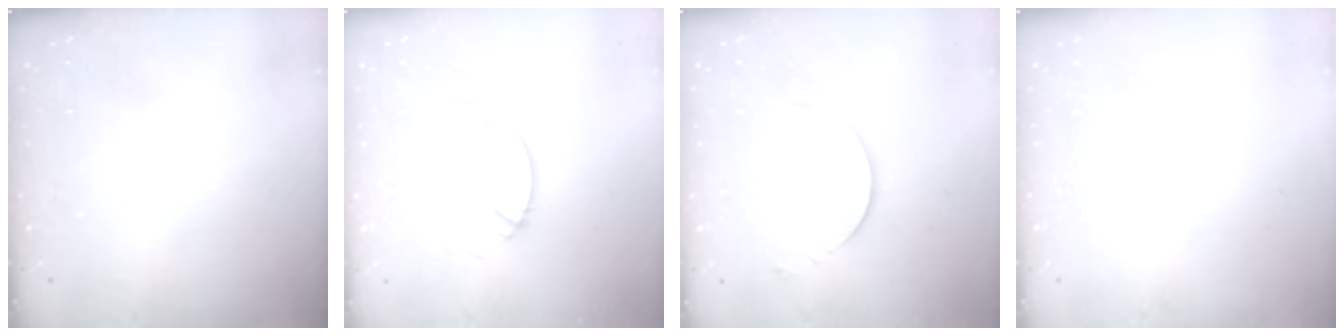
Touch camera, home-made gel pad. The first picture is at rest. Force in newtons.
{"total": 3.6, "press": 3.6, "slide": 0.3}
{"total": 2.5, "press": 2.5, "slide": 0.2}
{"total": 0.0}